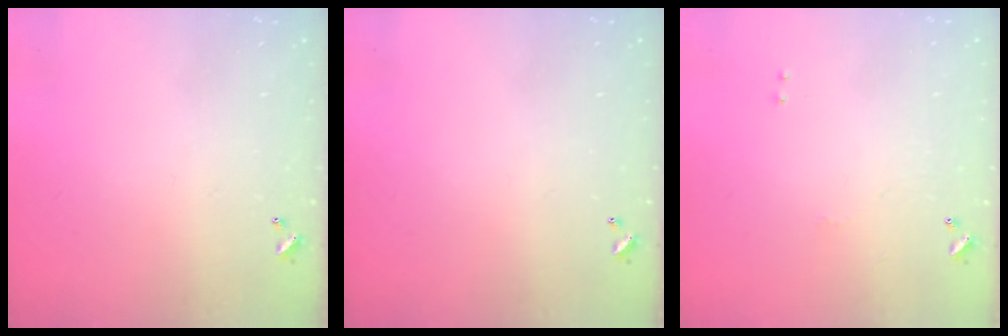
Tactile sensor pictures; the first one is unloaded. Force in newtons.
{"total": 0.0}
{"total": 1.8, "press": 1.8, "slide": 0.6}